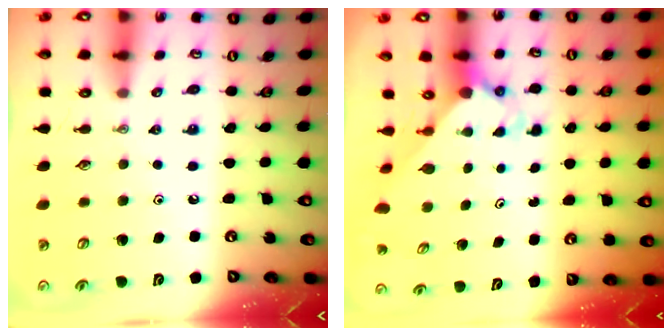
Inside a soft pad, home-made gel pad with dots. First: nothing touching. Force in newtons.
{"total": 2.8, "press": 2.8, "slide": 0.3}